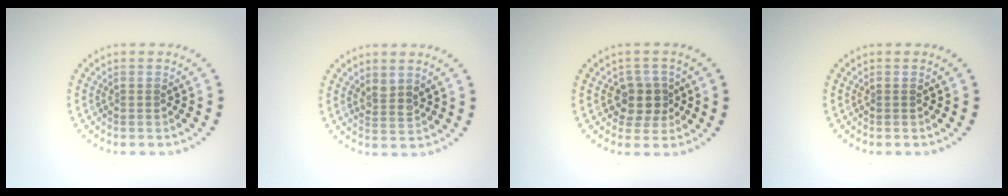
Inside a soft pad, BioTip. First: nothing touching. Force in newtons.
{"total": 1.5, "press": 1.2, "slide": 1.0}
{"total": 2.6, "press": 2.3, "slide": 1.1}
{"total": 0.0}